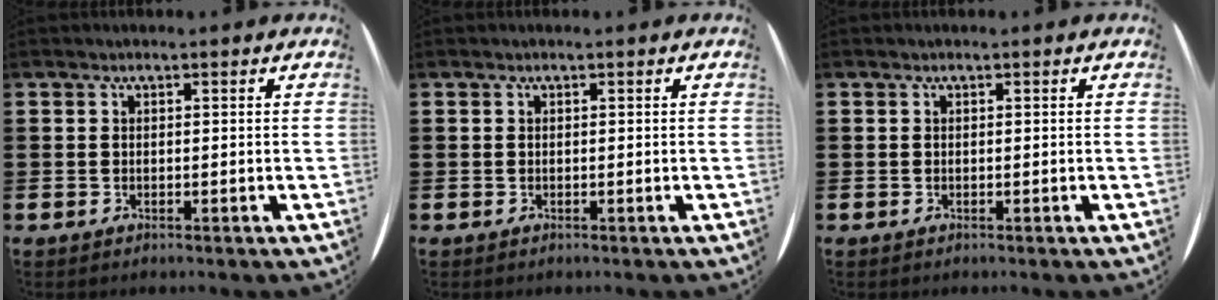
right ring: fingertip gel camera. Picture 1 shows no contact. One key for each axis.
{"total": 0.0}
{"total": 0.0}